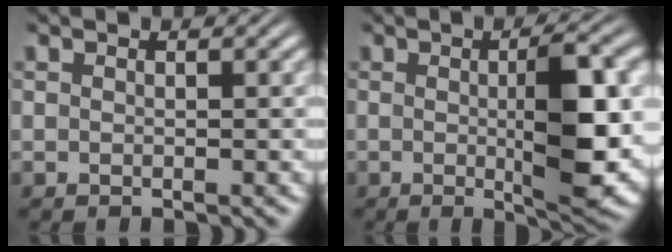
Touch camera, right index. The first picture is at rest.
{"total": 7.6, "force": [-0.4, 1.5, 7.4], "torque": [-0.108, -0.006, -0.007]}